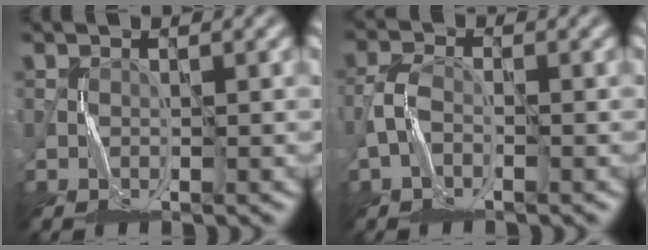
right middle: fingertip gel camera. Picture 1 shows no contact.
{"total": 1.8, "force": [-0.9, 0.9, 1.3], "torque": [-0.030, 0.004, -0.025]}